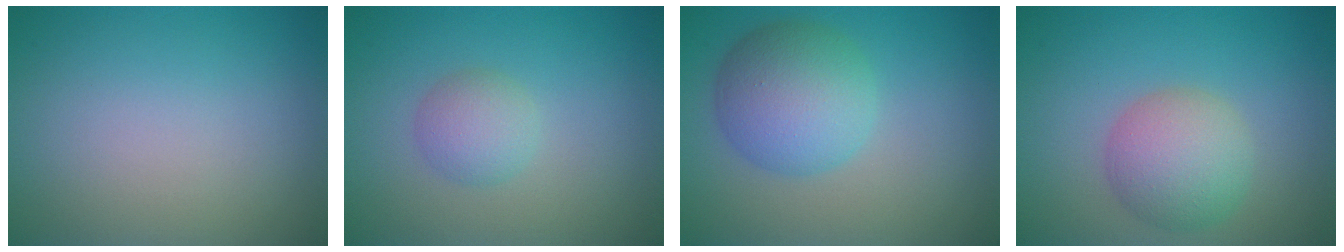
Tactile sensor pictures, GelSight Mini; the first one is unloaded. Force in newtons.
{"total": 2.3, "press": 2.3, "slide": 0.1}
{"total": 6.1, "press": 6.1, "slide": 0.1}
{"total": 4.7, "press": 4.7, "slide": 0.2}